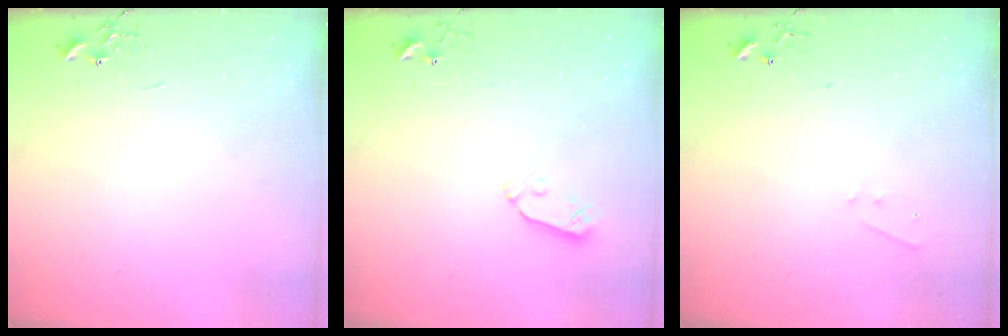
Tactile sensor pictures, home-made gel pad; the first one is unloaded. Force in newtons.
{"total": 3.7, "press": 3.6, "slide": 0.5}
{"total": 4.2, "press": 4.1, "slide": 0.6}